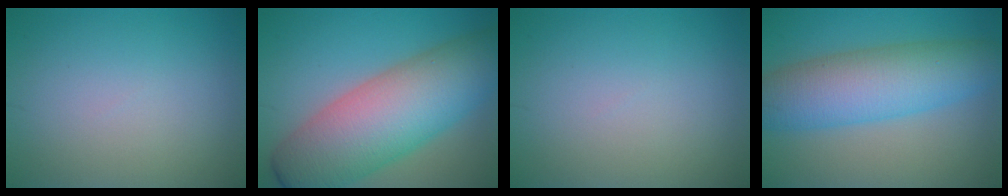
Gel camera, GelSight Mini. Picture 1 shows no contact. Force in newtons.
{"total": 12.0, "press": 12.0, "slide": 0.5}
{"total": 0.0}
{"total": 8.4, "press": 8.4, "slide": 0.1}